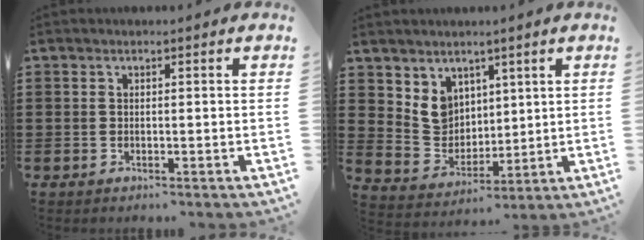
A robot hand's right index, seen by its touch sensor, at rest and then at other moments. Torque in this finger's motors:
{"motor_torque": [0.22, 0.32, 0.15, 0.03]}